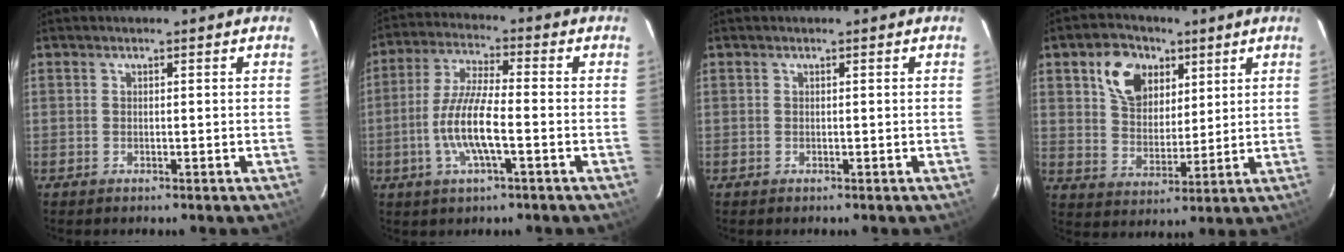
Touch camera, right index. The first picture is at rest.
{"total": 10.0, "force": [-2.9, 1.8, 9.4], "torque": [-0.195, -0.002, -0.057]}
{"total": 0.0}
{"total": 11.1, "force": [5.3, 7.8, 5.8], "torque": [-0.114, 0.026, 0.099]}